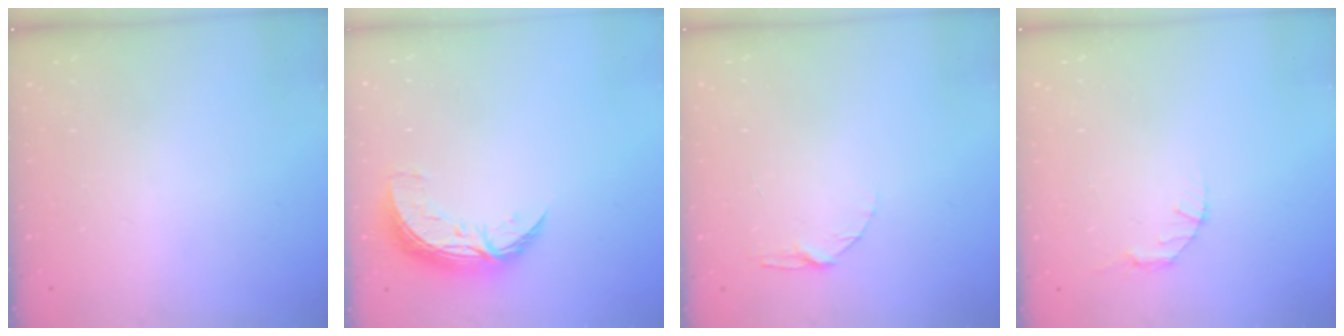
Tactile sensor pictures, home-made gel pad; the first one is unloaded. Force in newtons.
{"total": 9.3, "press": 9.3, "slide": 0.5}
{"total": 5.2, "press": 5.2, "slide": 0.6}
{"total": 2.8, "press": 2.8, "slide": 0.4}